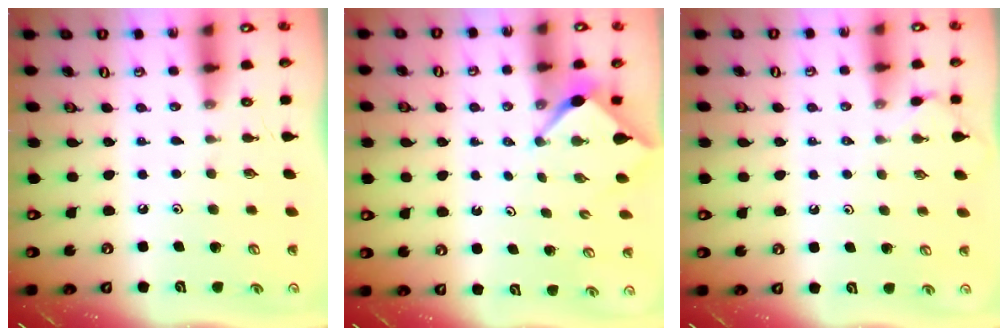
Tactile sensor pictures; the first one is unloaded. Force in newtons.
{"total": 2.7, "press": 2.7, "slide": 0.3}
{"total": 2.1, "press": 2.1, "slide": 0.3}